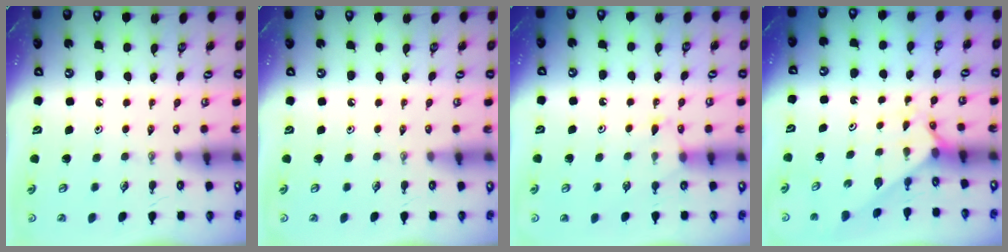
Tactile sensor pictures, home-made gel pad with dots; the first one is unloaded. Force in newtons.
{"total": 0.0}
{"total": 4.9, "press": 4.8, "slide": 0.4}
{"total": 1.9, "press": 1.9, "slide": 0.2}